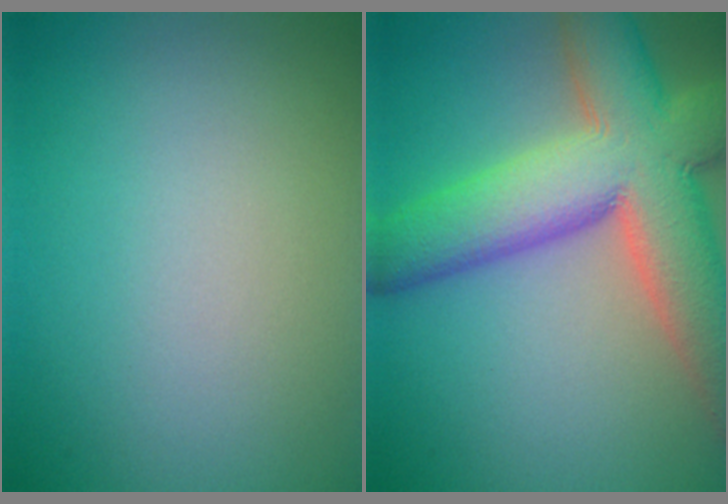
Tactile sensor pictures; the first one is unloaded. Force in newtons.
{"total": 12.5, "press": 12.4, "slide": 1.0}